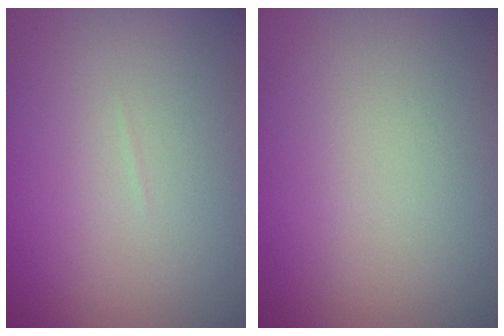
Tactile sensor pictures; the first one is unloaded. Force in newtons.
{"total": 0.0}